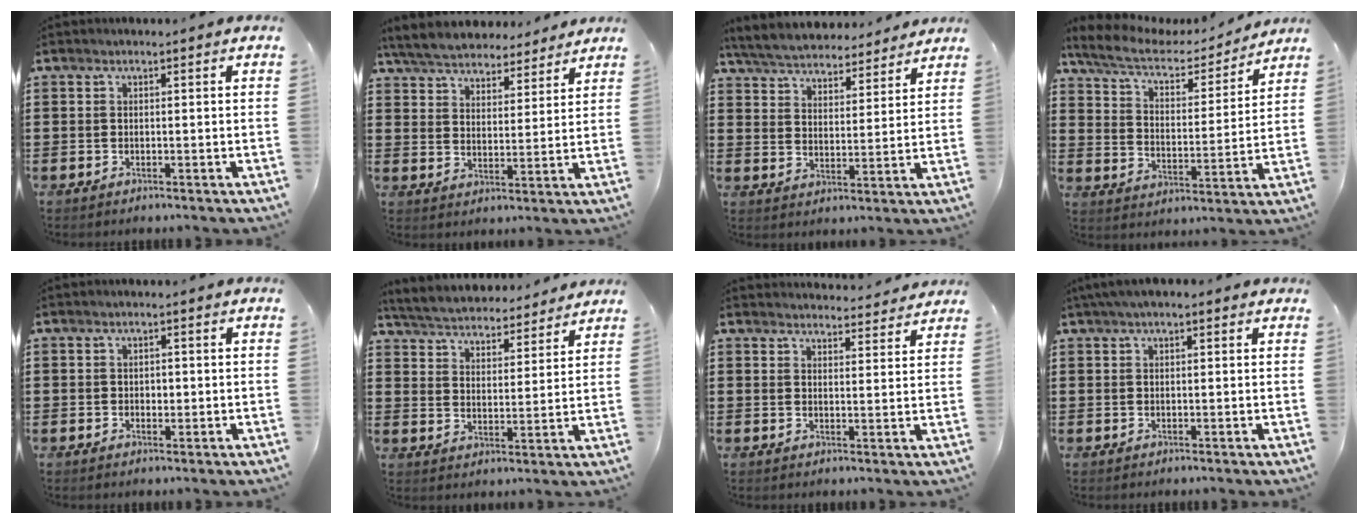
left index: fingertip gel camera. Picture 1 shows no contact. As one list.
[{"total": 5.6, "force": [5.4, 1.1, 1.0], "torque": [-0.047, -0.024, 0.094]}, {"total": 5.4, "force": [5.4, 0.5, 0.7], "torque": [-0.042, -0.032, 0.092]}, {"total": 7.4, "force": [6.1, 2.0, 3.6], "torque": [-0.096, -0.029, 0.104]}, {"total": 1.1, "force": [0.1, 0.9, 0.7], "torque": [-0.017, 0.008, -0.001]}, {"total": 4.6, "force": [4.5, 0.3, 0.2], "torque": [-0.031, -0.034, 0.075]}, {"total": 3.5, "force": [3.5, 0.1, 0.2], "torque": [-0.006, -0.021, 0.063]}, {"total": 2.2, "force": [1.4, 0.8, 1.6], "torque": [-0.033, 0.007, 0.024]}]